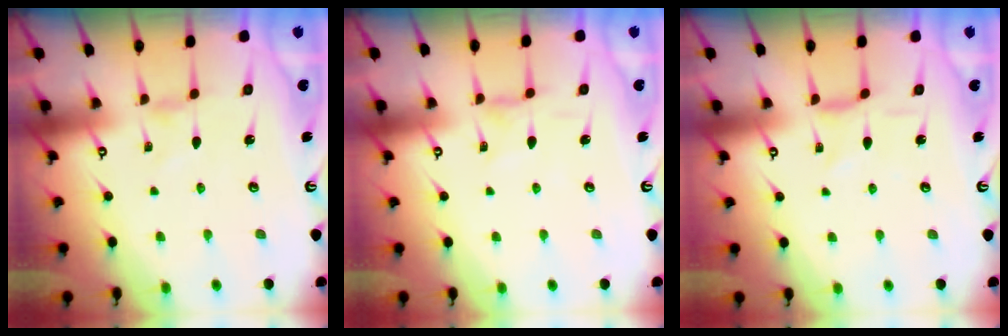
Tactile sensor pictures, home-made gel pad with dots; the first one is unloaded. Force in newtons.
{"total": 0.0}
{"total": 0.0}